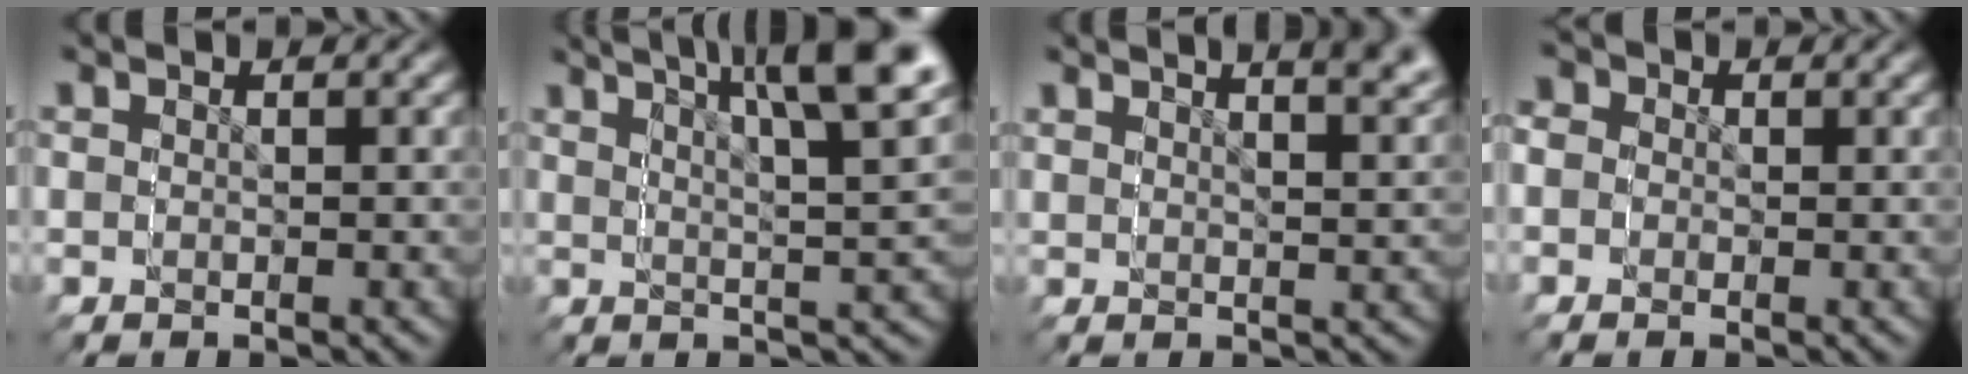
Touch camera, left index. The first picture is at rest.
{"total": 6.7, "force": [4.8, 0.2, 4.8], "torque": [-0.063, 0.034, 0.057]}
{"total": 2.9, "force": [2.8, -0.2, 0.7], "torque": [0.002, 0.019, 0.042]}
{"total": 3.5, "force": [0.1, 3.4, -0.3], "torque": [-0.007, -0.028, 0.006]}